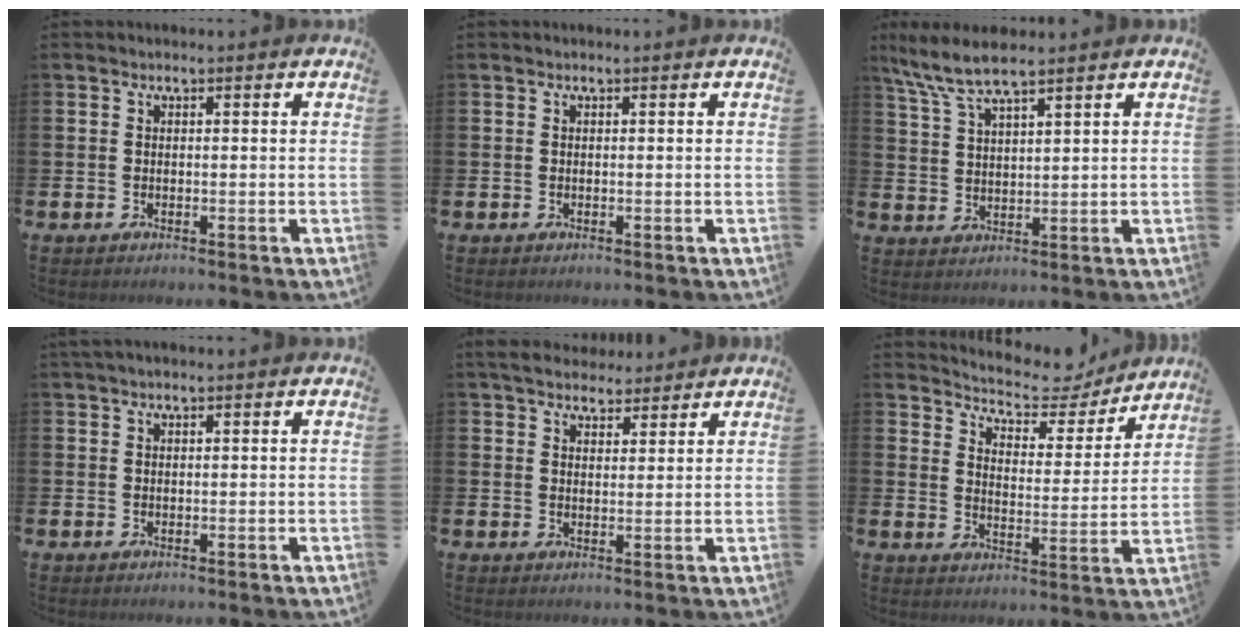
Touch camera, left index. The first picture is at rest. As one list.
[{"total": 0.0}, {"total": 6.7, "force": [5.7, 0.9, 3.3], "torque": [-0.087, -0.013, 0.104]}, {"total": 0.9, "force": [0.8, 0.0, 0.5], "torque": [-0.009, 0.001, 0.013]}, {"total": 4.8, "force": [4.5, 1.5, 0.8], "torque": [-0.030, -0.015, 0.083]}, {"total": 7.0, "force": [6.5, 2.1, 1.3], "torque": [-0.056, -0.050, 0.112]}]